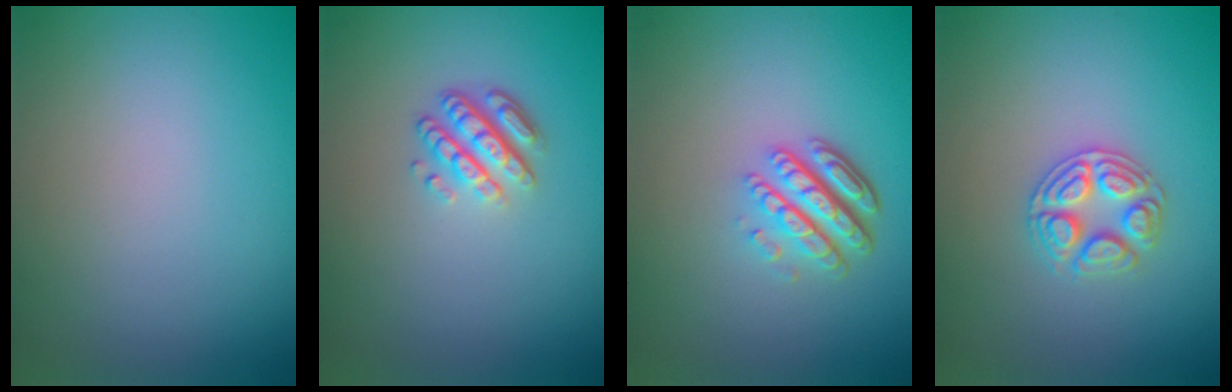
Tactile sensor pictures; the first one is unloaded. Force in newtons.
{"total": 3.6, "press": 2.6, "slide": 2.5}
{"total": 4.9, "press": 3.5, "slide": 3.5}
{"total": 2.9, "press": 2.8, "slide": 0.4}